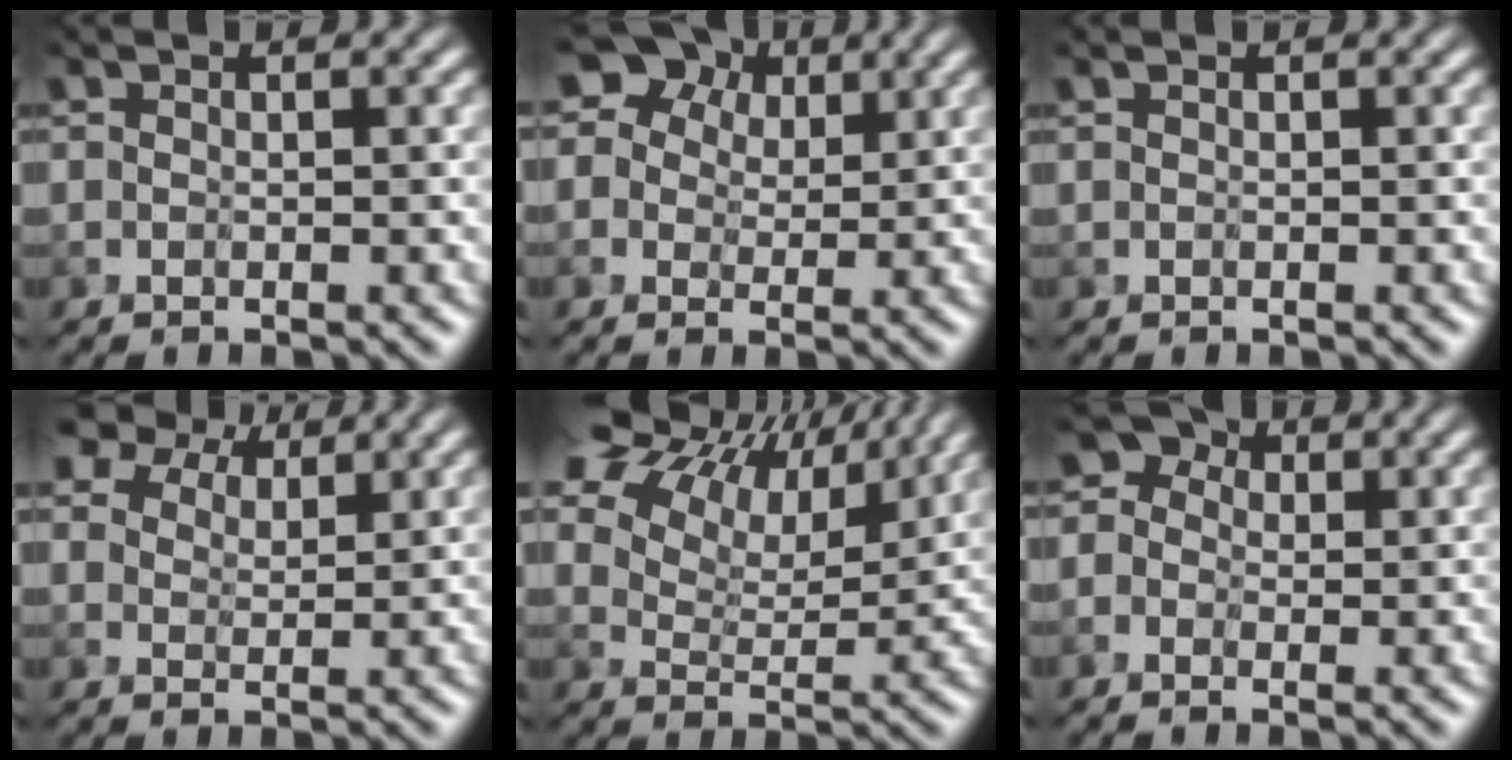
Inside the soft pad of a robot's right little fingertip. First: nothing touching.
{"total": 11.2, "force": [5.8, 7.7, 5.7], "torque": [-0.087, 0.041, 0.073]}
{"total": 0.0}
{"total": 7.4, "force": [5.9, 3.5, 2.7], "torque": [-0.060, 0.000, 0.099]}
{"total": 15.5, "force": [9.6, 8.6, 8.7], "torque": [-0.177, 0.041, 0.155]}
{"total": 4.7, "force": [1.4, 3.9, 2.2], "torque": [-0.015, 0.023, -0.020]}